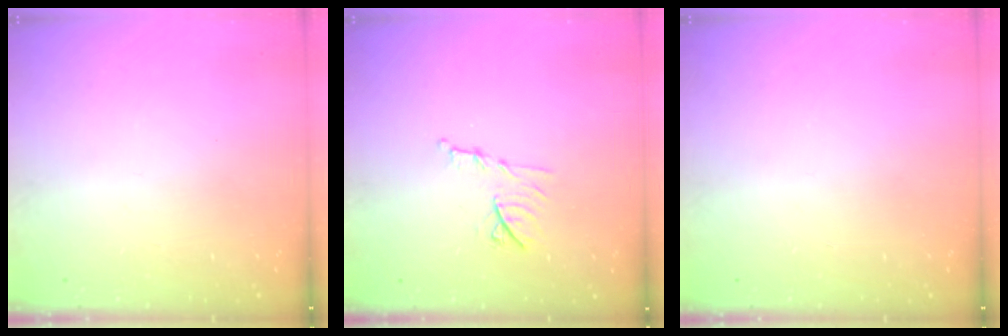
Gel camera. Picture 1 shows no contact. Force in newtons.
{"total": 9.4, "press": 9.4, "slide": 0.1}
{"total": 0.0}